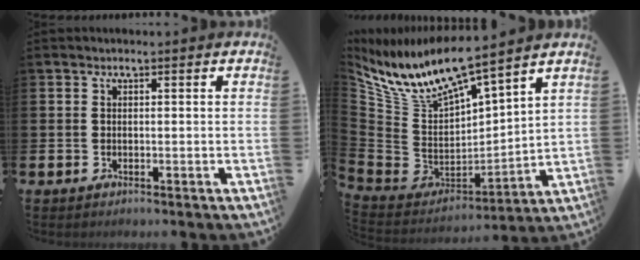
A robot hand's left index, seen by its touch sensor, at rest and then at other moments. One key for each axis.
{"total": 9.8, "fx": 8.9, "fy": 1.4, "fz": 4.0, "tx": -0.125, "ty": -0.071, "tz": 0.154}